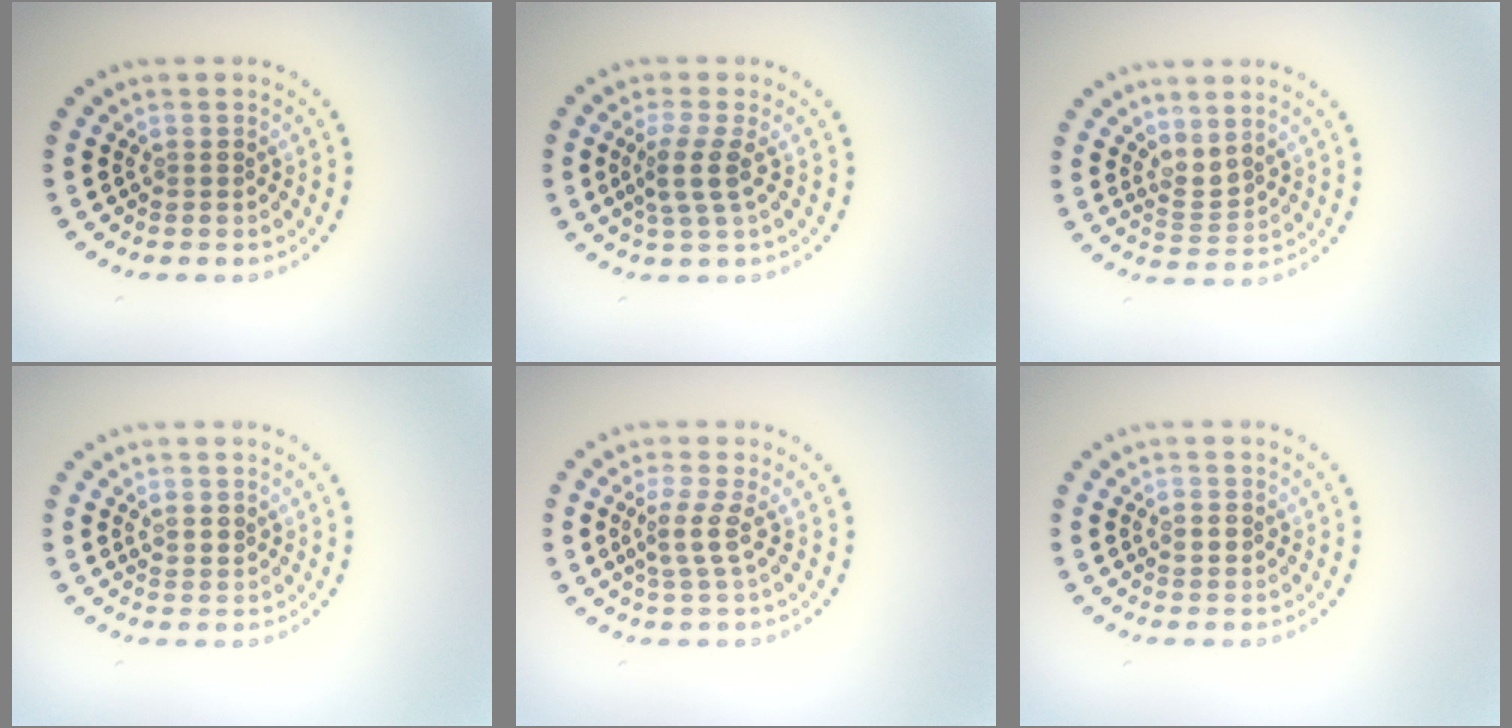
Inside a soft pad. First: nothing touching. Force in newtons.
{"total": 2.6, "press": 2.0, "slide": 1.7}
{"total": 1.9, "press": 1.4, "slide": 1.2}
{"total": 1.1, "press": 1.0, "slide": 0.6}
{"total": 2.2, "press": 1.6, "slide": 1.6}
{"total": 1.1, "press": 1.1, "slide": 0.2}